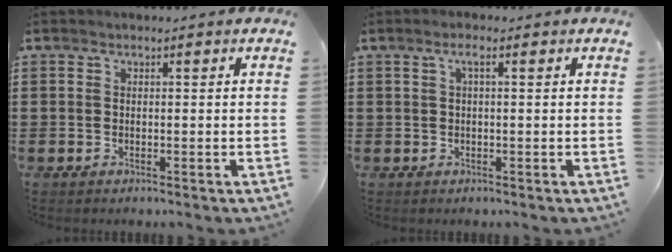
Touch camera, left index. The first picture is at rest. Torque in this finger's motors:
{"motor_torque": [-0.39, 0.79, 0.00, -0.01]}